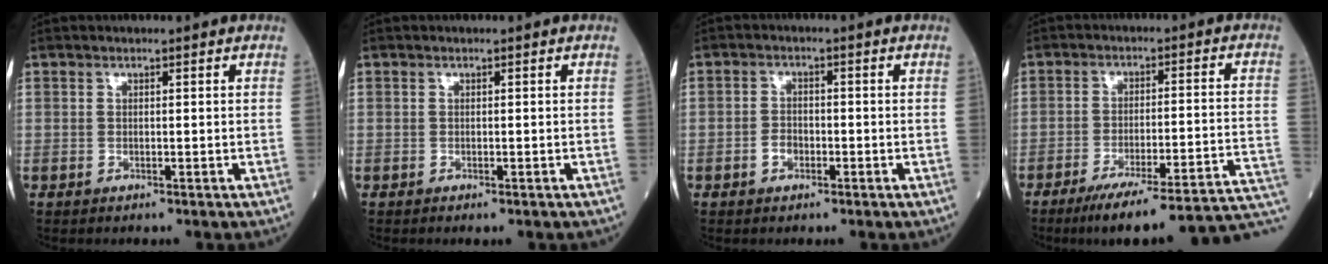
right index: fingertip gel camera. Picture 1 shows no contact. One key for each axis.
{"total": 0.8, "fx": -0.6, "fy": 0.2, "fz": 0.5, "tx": -0.006, "ty": -0.002, "tz": -0.006}
{"total": 2.5, "fx": -1.1, "fy": 1.7, "fz": 1.5, "tx": -0.022, "ty": 0.006, "tz": -0.021}
{"total": 19.7, "fx": -16.5, "fy": 0.1, "fz": 10.7, "tx": -0.083, "ty": 0.010, "tz": -0.223}